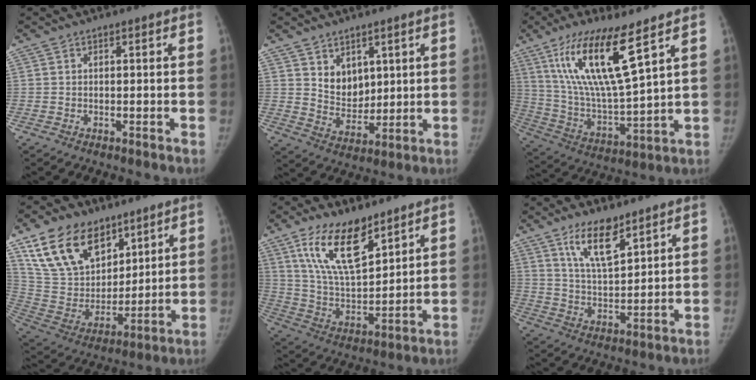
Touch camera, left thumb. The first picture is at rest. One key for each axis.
{"total": 6.9, "fx": 3.2, "fy": 5.1, "fz": 3.5, "tx": -0.028, "ty": -0.029, "tz": 0.069}
{"total": 18.4, "fx": 9.7, "fy": 3.4, "fz": 15.2, "tx": -0.292, "ty": -0.051, "tz": 0.190}
{"total": 20.2, "fx": 12.2, "fy": 12.6, "fz": 10.0, "tx": -0.146, "ty": -0.044, "tz": 0.236}
{"total": 15.3, "fx": 9.5, "fy": 6.3, "fz": 10.2, "tx": -0.157, "ty": -0.051, "tz": 0.189}
{"total": 9.5, "fx": 6.3, "fy": 3.2, "fz": 6.3, "tx": -0.100, "ty": -0.042, "tz": 0.122}